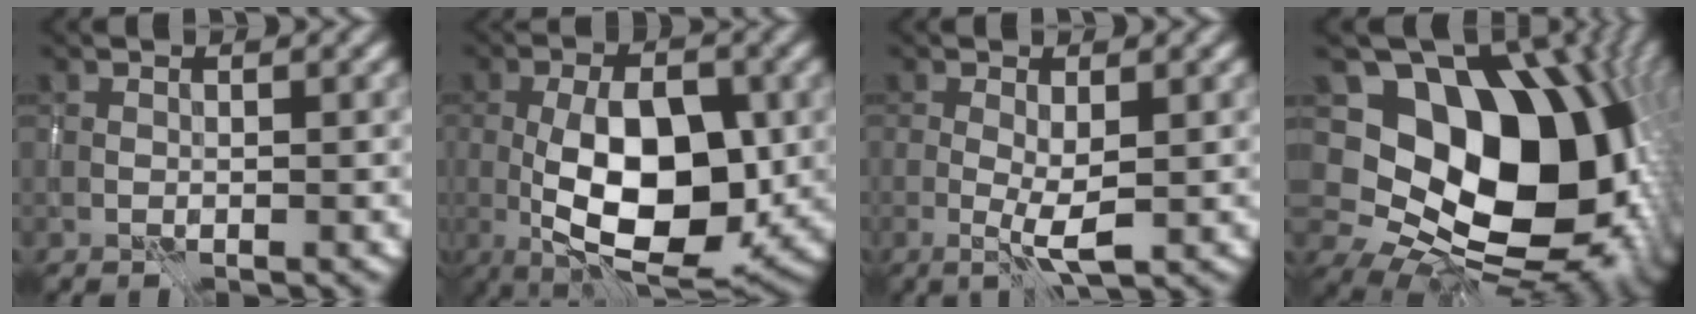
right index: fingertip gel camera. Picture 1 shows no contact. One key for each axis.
{"total": 10.9, "fx": -2.1, "fy": 4.9, "fz": 9.5, "tx": -0.151, "ty": -0.001, "tz": -0.035}
{"total": 2.5, "fx": -0.3, "fy": 0.4, "fz": 2.5, "tx": -0.047, "ty": -0.009, "tz": -0.007}
{"total": 16.9, "fx": 1.9, "fy": 12.1, "fz": 11.6, "tx": -0.170, "ty": -0.018, "tz": 0.044}